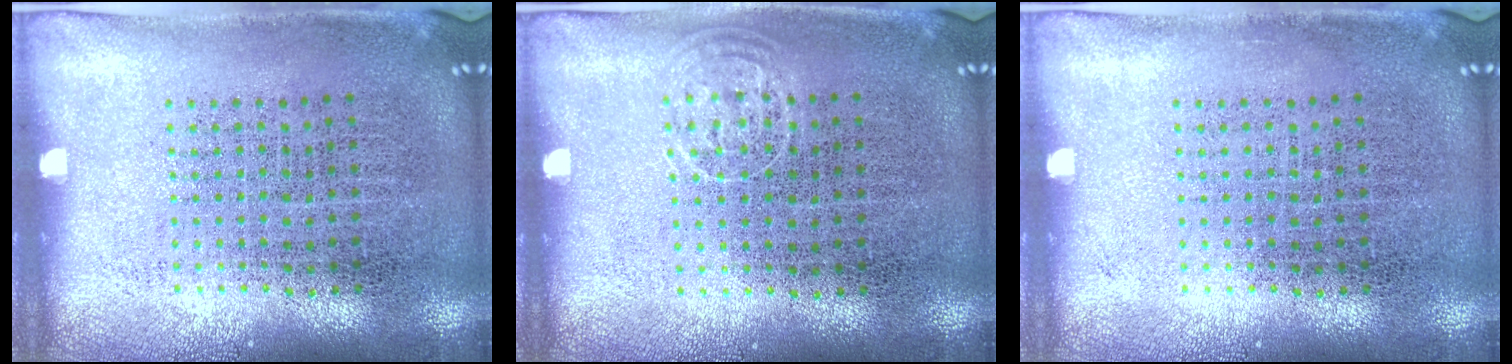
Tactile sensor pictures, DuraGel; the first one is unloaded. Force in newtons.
{"total": 0.7, "press": 0.6, "slide": 0.4}
{"total": 0.0}